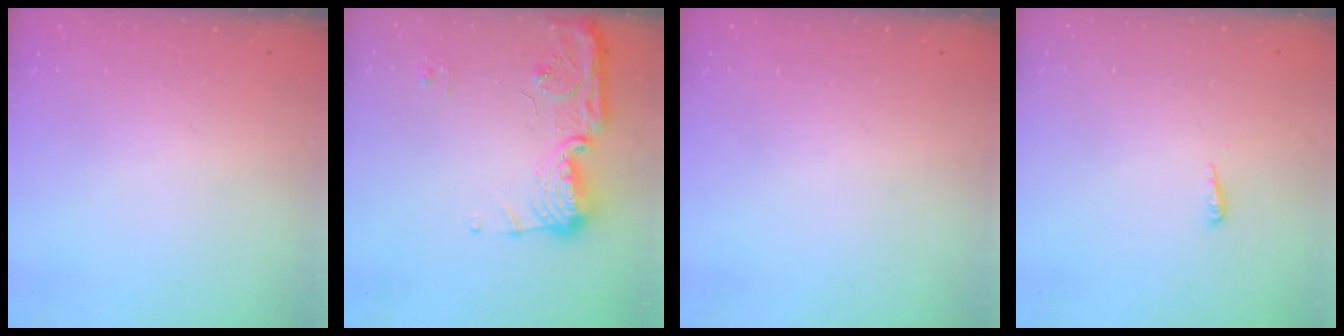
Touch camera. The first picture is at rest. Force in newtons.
{"total": 15.0, "press": 14.9, "slide": 0.8}
{"total": 0.0}
{"total": 3.8, "press": 3.7, "slide": 0.6}